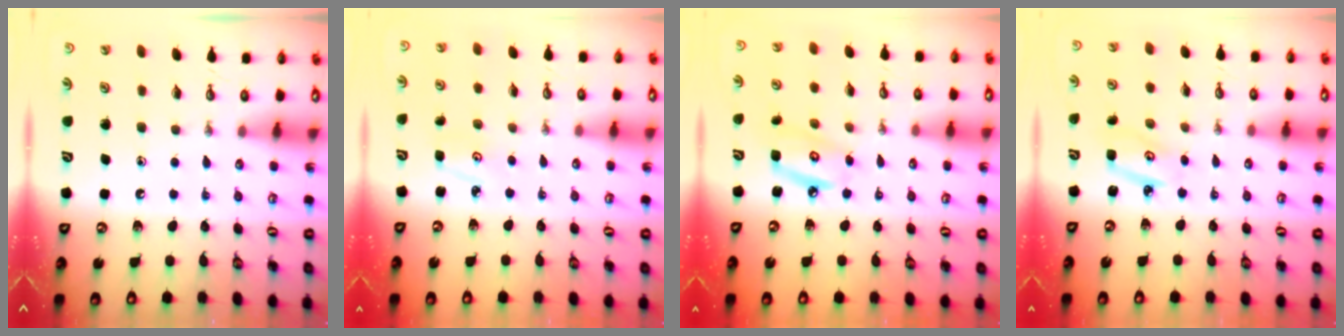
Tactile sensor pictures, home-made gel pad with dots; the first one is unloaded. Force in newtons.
{"total": 3.0, "press": 3.0, "slide": 0.4}
{"total": 6.4, "press": 6.4, "slide": 0.5}
{"total": 3.5, "press": 3.5, "slide": 0.2}